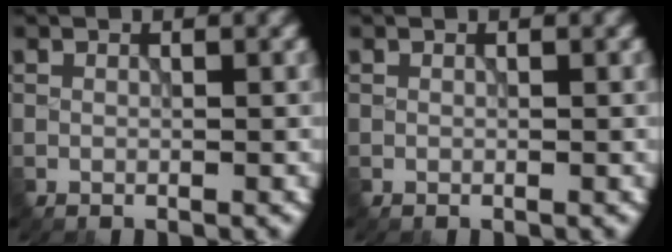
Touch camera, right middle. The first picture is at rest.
{"total": 0.0}